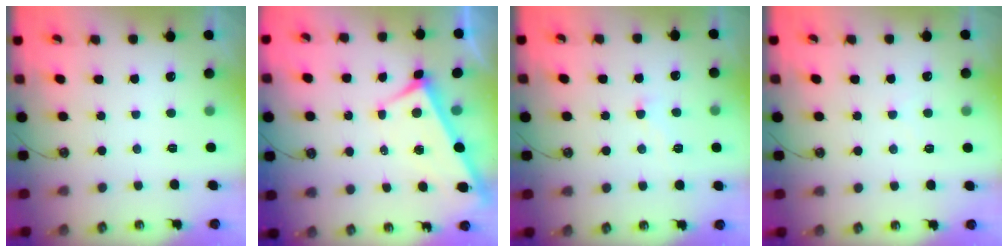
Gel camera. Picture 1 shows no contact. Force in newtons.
{"total": 3.7, "press": 3.6, "slide": 0.7}
{"total": 1.2, "press": 1.2, "slide": 0.1}
{"total": 0.0}